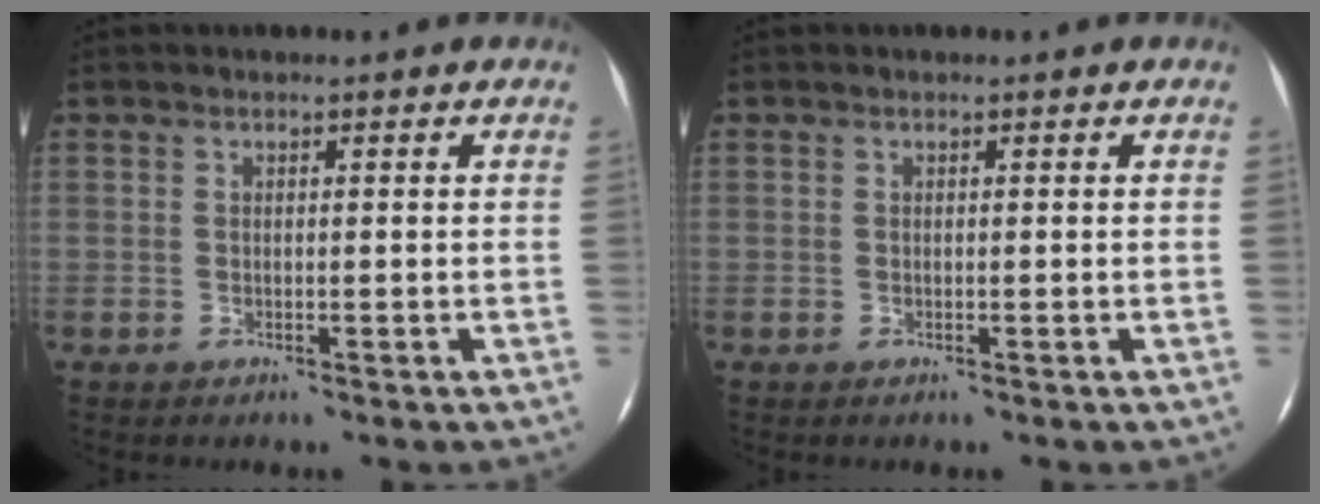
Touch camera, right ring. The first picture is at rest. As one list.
[{"total": 0.0}]